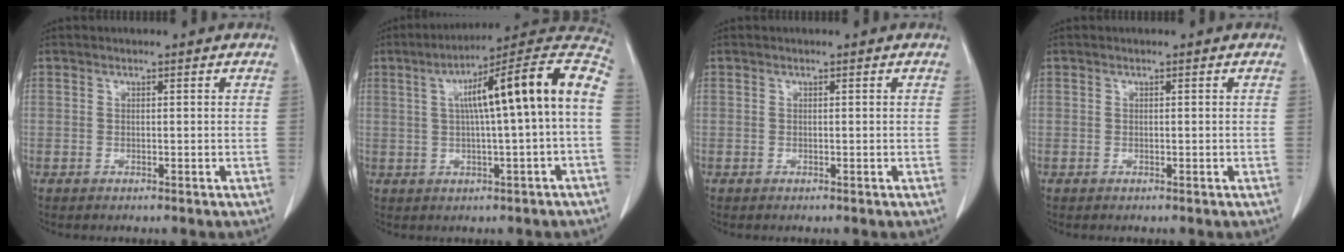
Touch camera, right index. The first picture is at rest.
{"total": 16.7, "force": [1.9, 0.3, 16.5], "torque": [-0.239, 0.042, 0.024]}
{"total": 0.0}
{"total": 0.0}